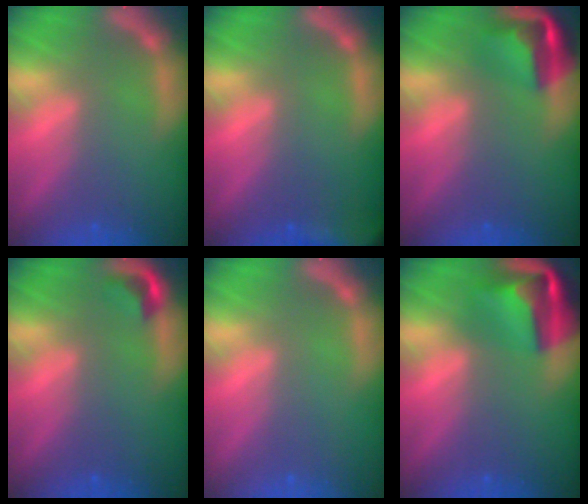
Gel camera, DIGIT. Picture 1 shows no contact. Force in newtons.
{"total": 8.5}
{"total": 5.5}
{"total": 1.9}
{"total": 0.0}
{"total": 7.9}